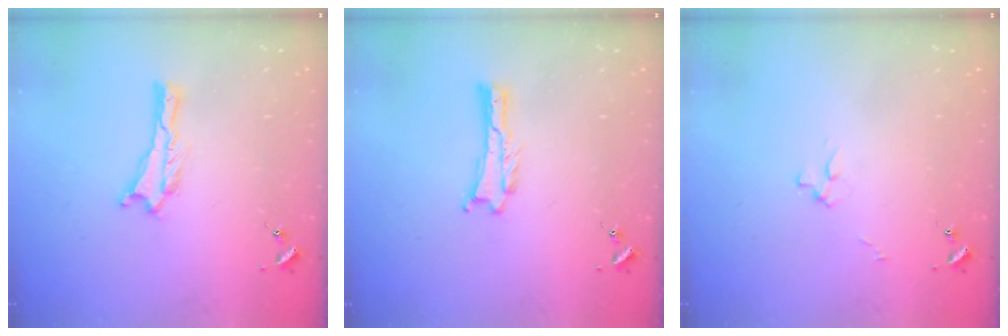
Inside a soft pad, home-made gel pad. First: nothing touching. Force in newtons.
{"total": 0.0}
{"total": 2.5, "press": 2.5, "slide": 0.3}